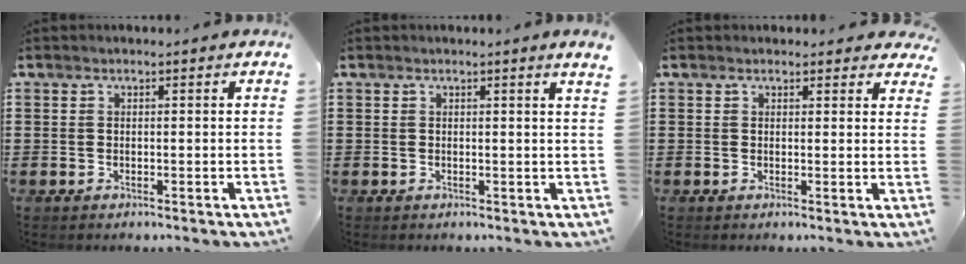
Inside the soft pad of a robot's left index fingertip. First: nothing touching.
{"total": 0.9, "force": [0.5, -0.5, 0.5], "torque": [-0.009, -0.006, 0.009]}
{"total": 1.5, "force": [1.3, 0.7, 0.1], "torque": [0.001, 0.002, 0.024]}